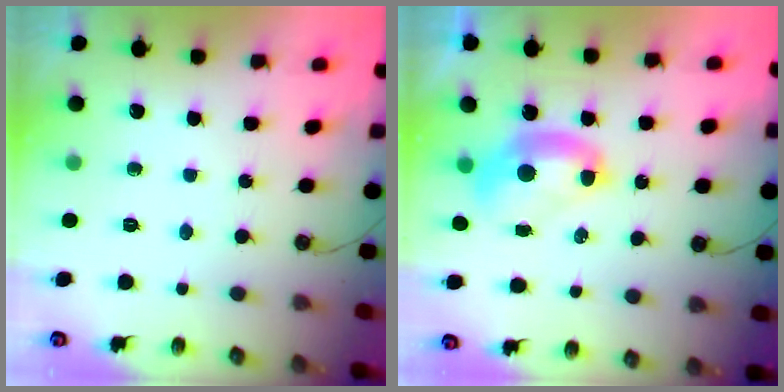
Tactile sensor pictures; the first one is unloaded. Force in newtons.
{"total": 2.6, "press": 2.6, "slide": 0.1}